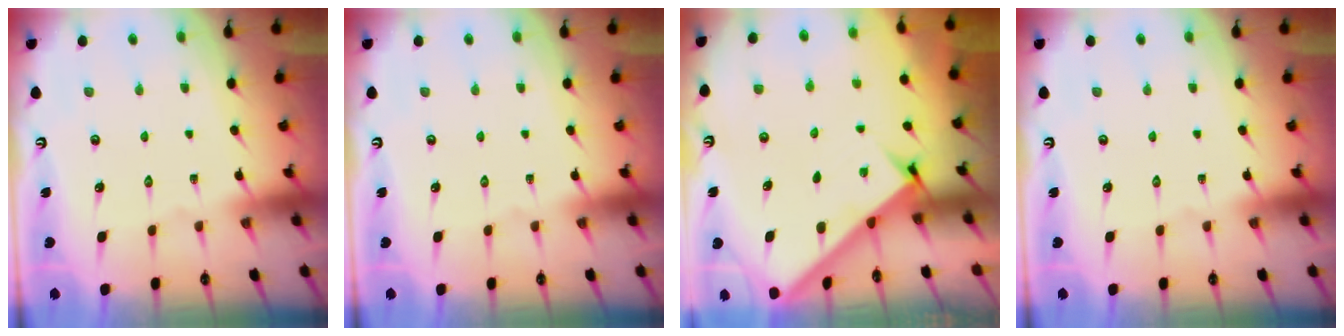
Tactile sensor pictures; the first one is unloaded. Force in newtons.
{"total": 0.0}
{"total": 2.7, "press": 2.7, "slide": 0.3}
{"total": 0.0}